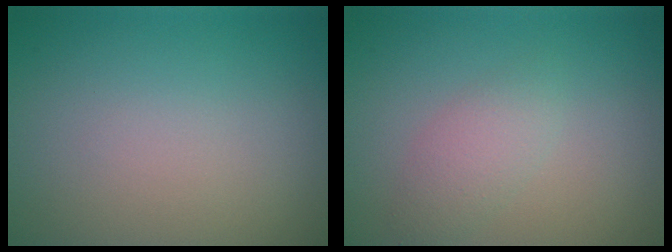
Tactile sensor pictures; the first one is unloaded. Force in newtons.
{"total": 2.0, "press": 2.0, "slide": 0.1}